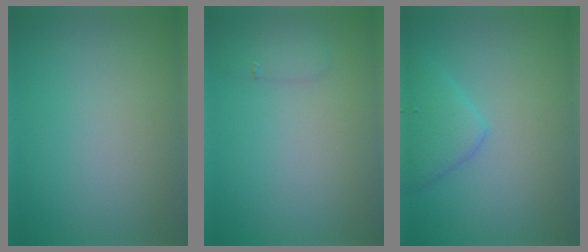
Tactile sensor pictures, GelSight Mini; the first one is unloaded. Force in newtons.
{"total": 1.4, "press": 1.4, "slide": 0.0}
{"total": 2.8, "press": 2.8, "slide": 0.2}